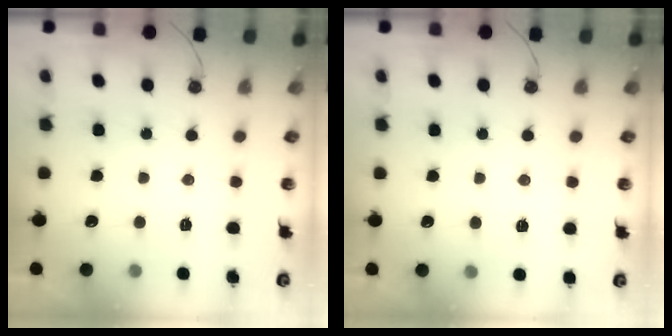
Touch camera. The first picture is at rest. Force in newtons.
{"total": 3.5, "press": 3.1, "slide": 1.6}